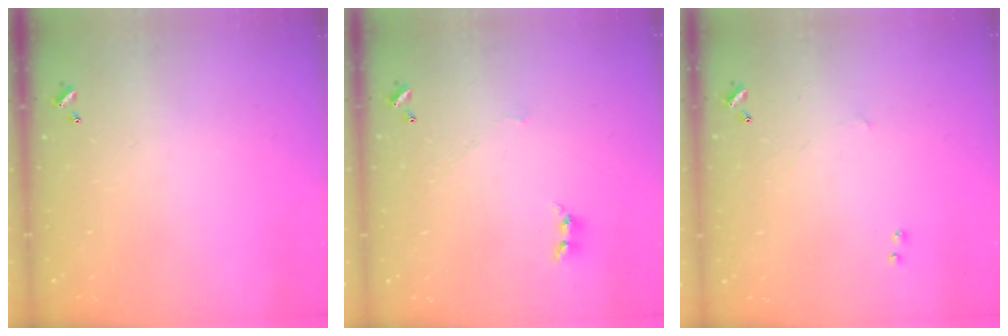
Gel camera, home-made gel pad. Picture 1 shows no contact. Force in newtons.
{"total": 0.9, "press": 0.8, "slide": 0.4}
{"total": 2.5, "press": 2.4, "slide": 0.4}